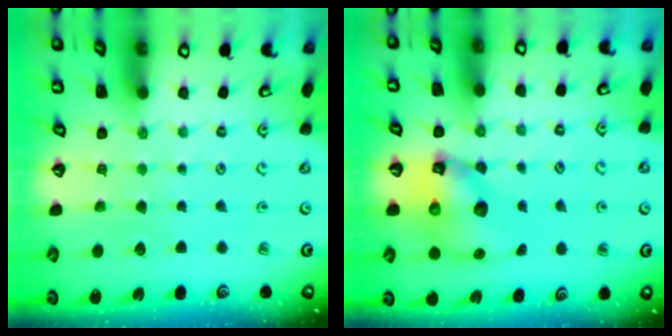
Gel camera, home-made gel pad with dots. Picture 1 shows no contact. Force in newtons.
{"total": 10.5, "press": 10.4, "slide": 1.6}